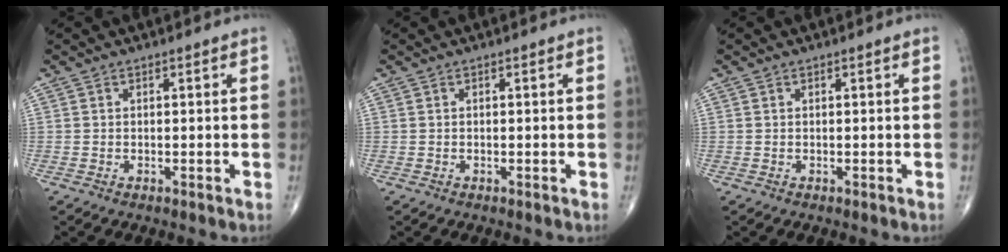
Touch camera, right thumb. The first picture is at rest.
{"total": 0.0}
{"total": 0.0}